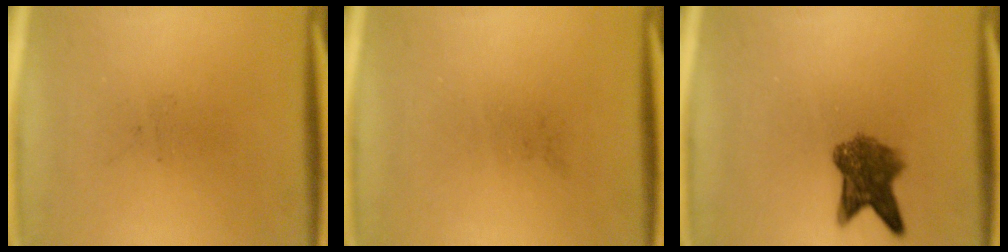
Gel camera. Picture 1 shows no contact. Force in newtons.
{"total": 0.0}
{"total": 6.3}